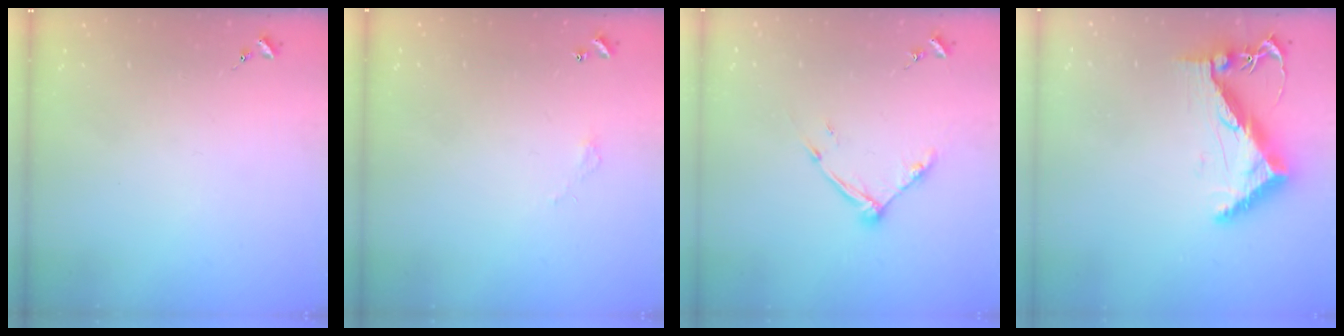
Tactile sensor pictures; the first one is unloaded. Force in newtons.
{"total": 2.7, "press": 2.7, "slide": 0.2}
{"total": 9.3, "press": 9.3, "slide": 0.4}
{"total": 11.1, "press": 11.0, "slide": 1.3}